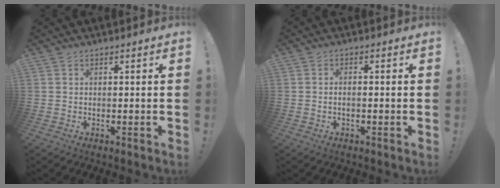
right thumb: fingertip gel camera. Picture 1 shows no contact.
{"total": 1.7, "force": [-0.3, 0.5, 1.6], "torque": [-0.036, 0.006, -0.004]}